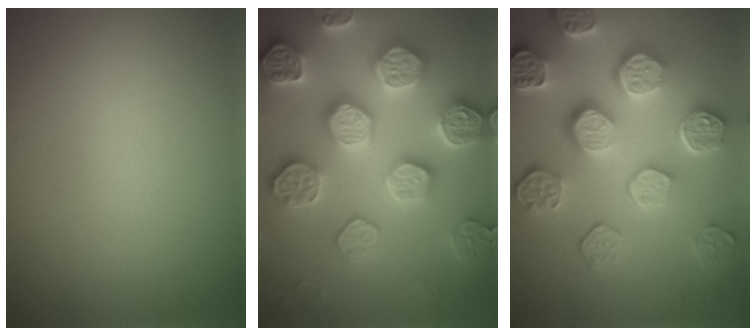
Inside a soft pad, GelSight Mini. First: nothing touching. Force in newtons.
{"total": 7.9, "press": 7.7, "slide": 1.7}
{"total": 8.6, "press": 6.3, "slide": 5.9}